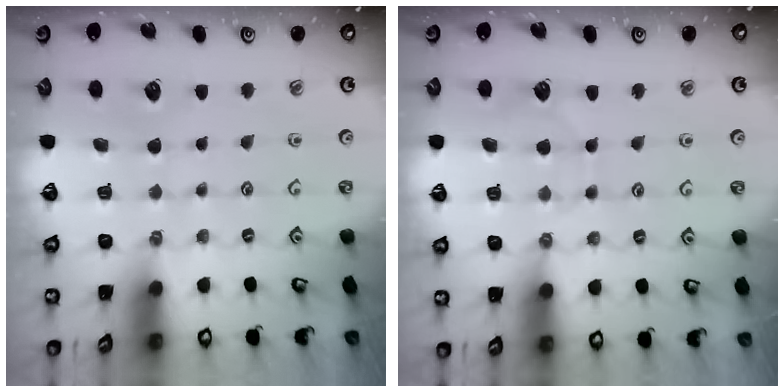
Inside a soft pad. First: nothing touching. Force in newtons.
{"total": 5.4, "press": 5.4, "slide": 0.6}